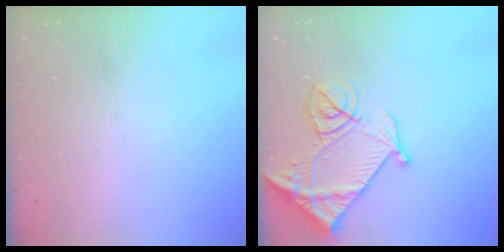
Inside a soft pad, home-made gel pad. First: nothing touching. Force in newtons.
{"total": 17.4, "press": 17.3, "slide": 1.8}